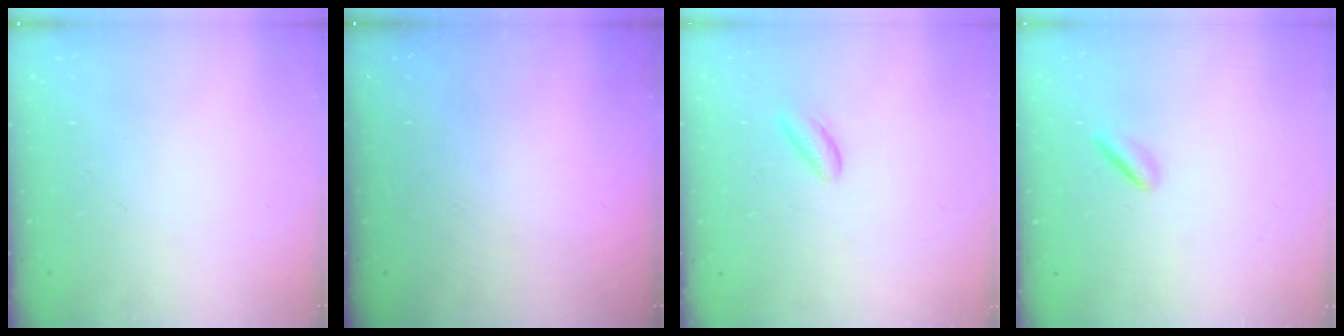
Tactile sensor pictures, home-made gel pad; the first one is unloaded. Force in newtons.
{"total": 0.0}
{"total": 2.1, "press": 2.1, "slide": 0.3}
{"total": 1.9, "press": 1.7, "slide": 0.7}